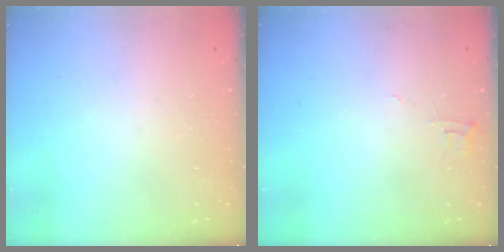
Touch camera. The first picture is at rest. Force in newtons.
{"total": 3.5, "press": 3.5, "slide": 0.2}